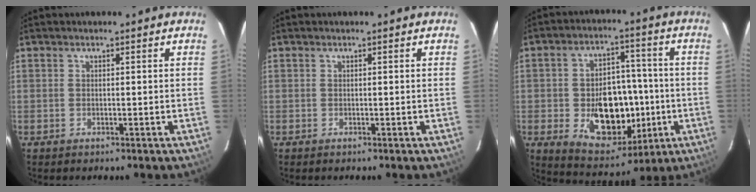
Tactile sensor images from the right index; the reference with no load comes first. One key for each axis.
{"total": 0.0}
{"total": 16.2, "fx": -3.1, "fy": 10.8, "fz": 11.6, "tx": -0.214, "ty": 0.012, "tz": -0.023}